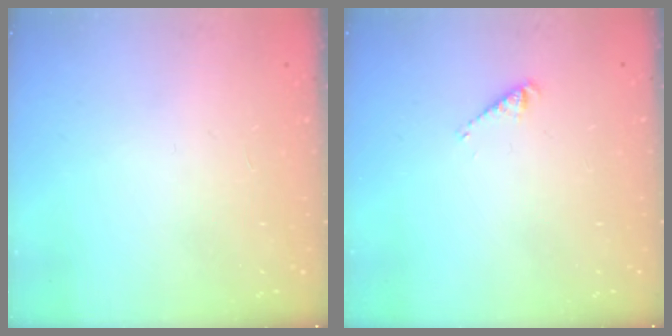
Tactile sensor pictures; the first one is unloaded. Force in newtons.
{"total": 2.6, "press": 2.6, "slide": 0.5}